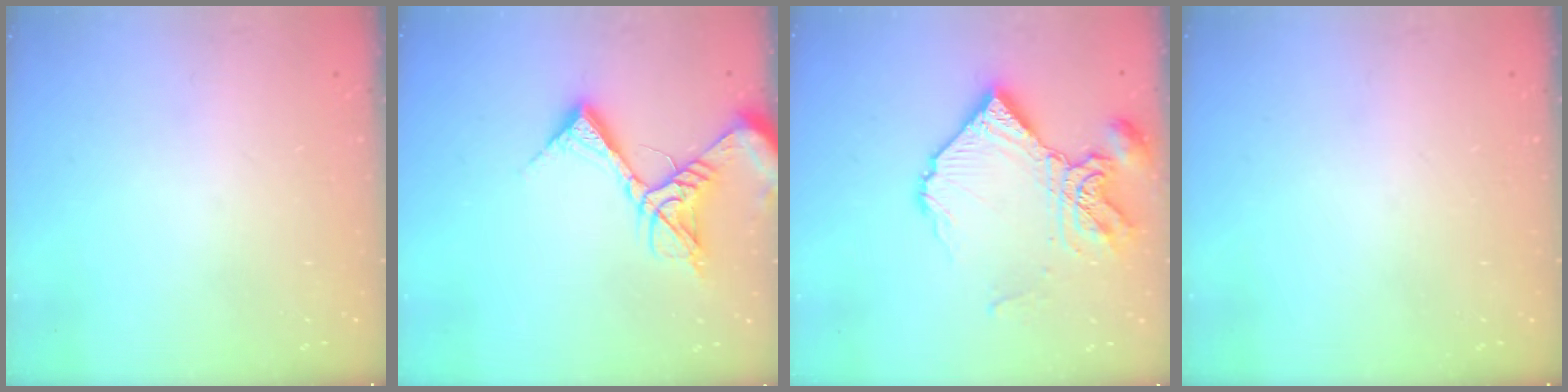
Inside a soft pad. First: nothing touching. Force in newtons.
{"total": 12.7, "press": 12.7, "slide": 1.3}
{"total": 13.9, "press": 13.7, "slide": 1.8}
{"total": 0.0}